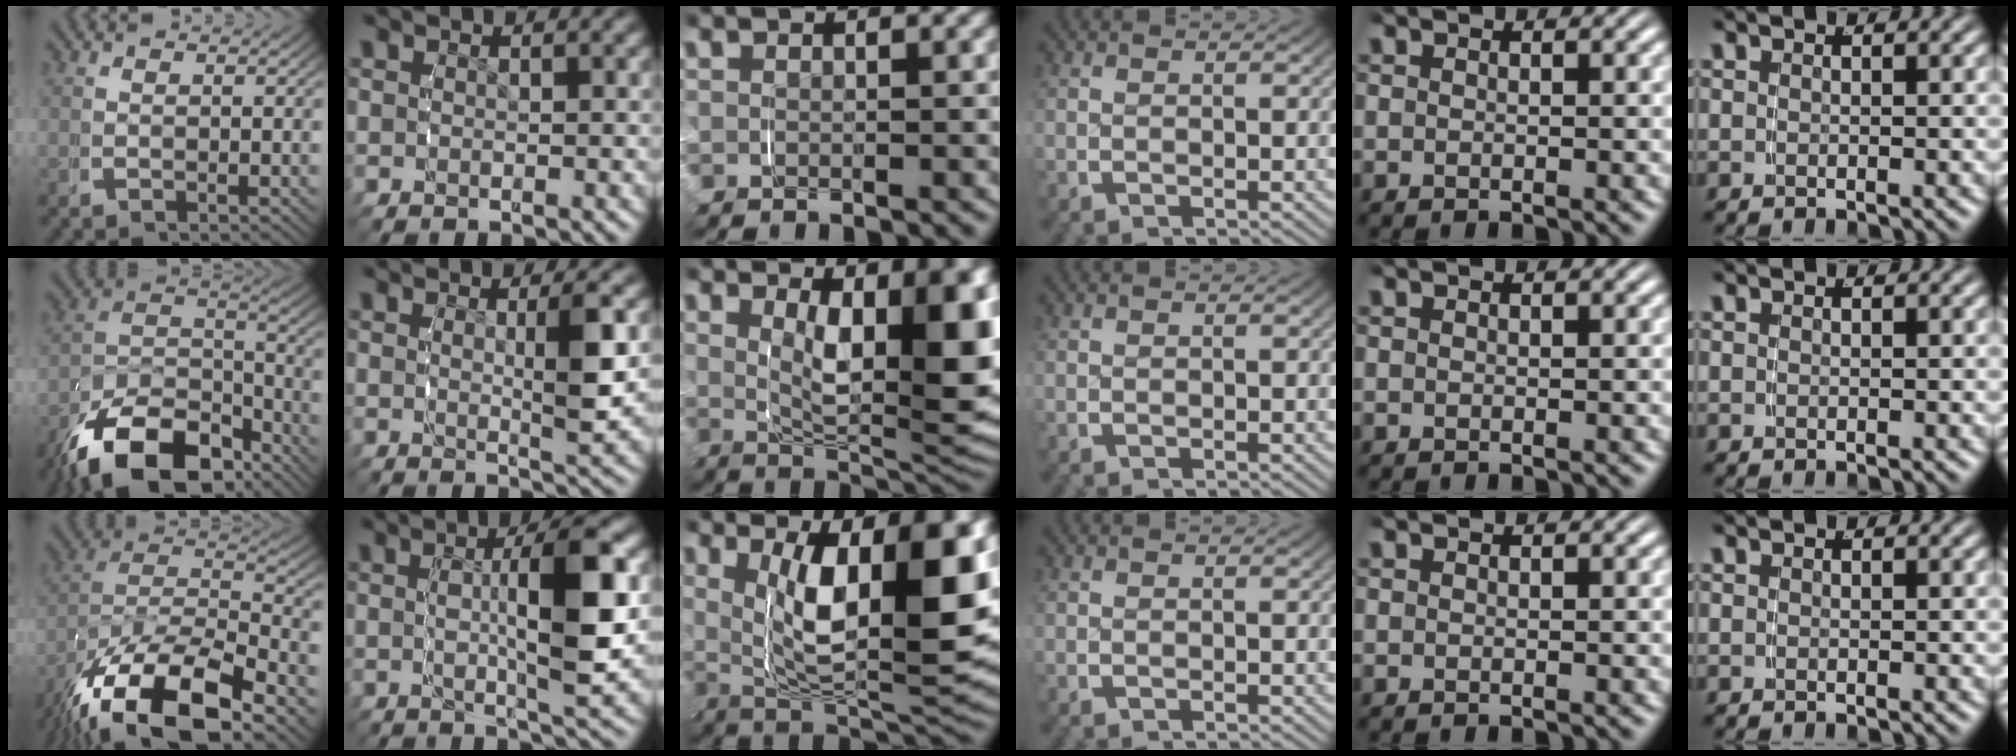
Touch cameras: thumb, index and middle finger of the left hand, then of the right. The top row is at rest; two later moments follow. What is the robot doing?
{"motion": "grasp_and_lifting", "object": "phone"}